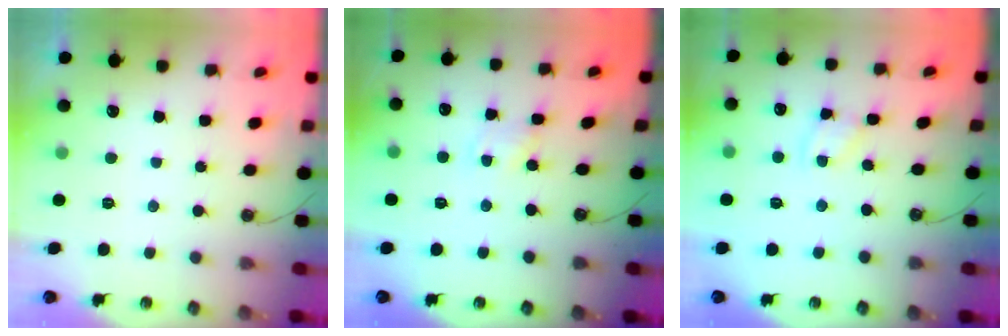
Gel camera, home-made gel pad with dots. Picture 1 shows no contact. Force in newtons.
{"total": 1.9, "press": 1.9, "slide": 0.2}
{"total": 1.7, "press": 1.7, "slide": 0.3}